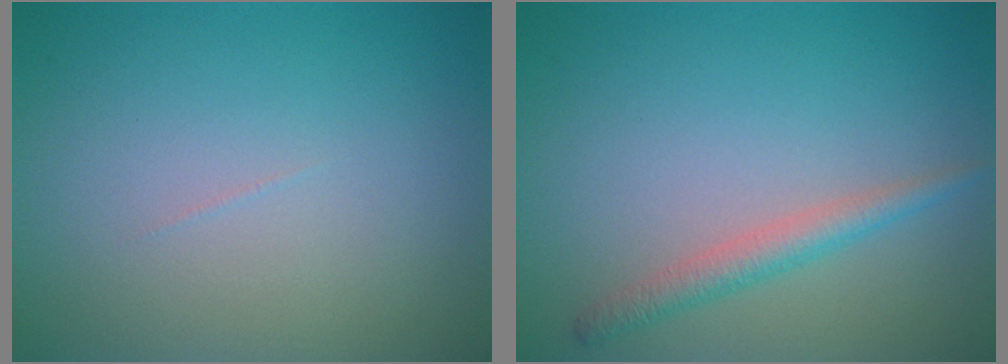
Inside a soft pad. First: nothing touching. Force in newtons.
{"total": 2.0, "press": 2.0, "slide": 0.0}